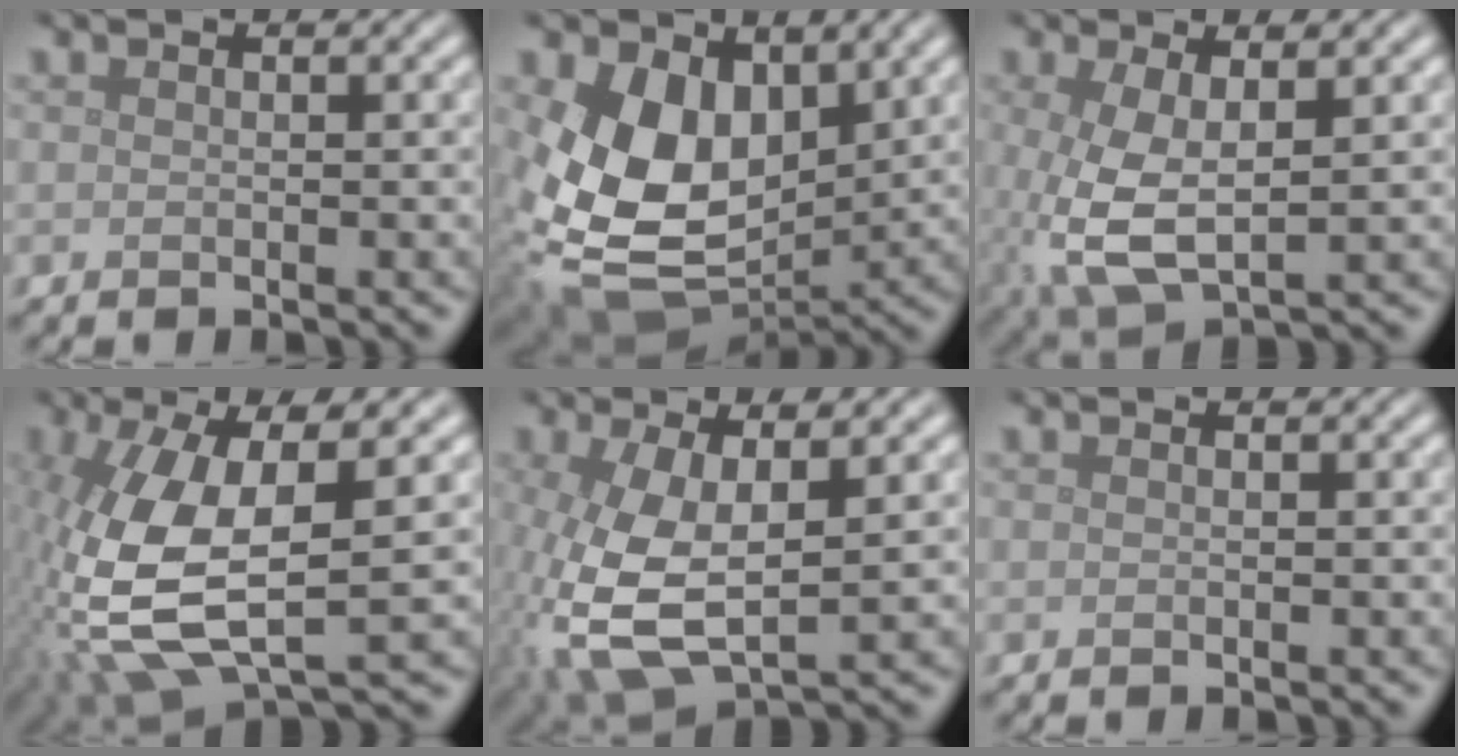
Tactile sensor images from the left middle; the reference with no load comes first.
{"total": 11.0, "force": [1.6, 7.2, 8.2], "torque": [-0.176, -0.030, 0.032]}
{"total": 5.7, "force": [-0.2, 2.6, 5.0], "torque": [-0.128, -0.009, 0.003]}
{"total": 12.3, "force": [-1.2, 5.4, 11.0], "torque": [-0.264, -0.016, -0.018]}
{"total": 8.5, "force": [-0.9, 4.3, 7.2], "torque": [-0.187, -0.019, -0.008]}
{"total": 0.0}